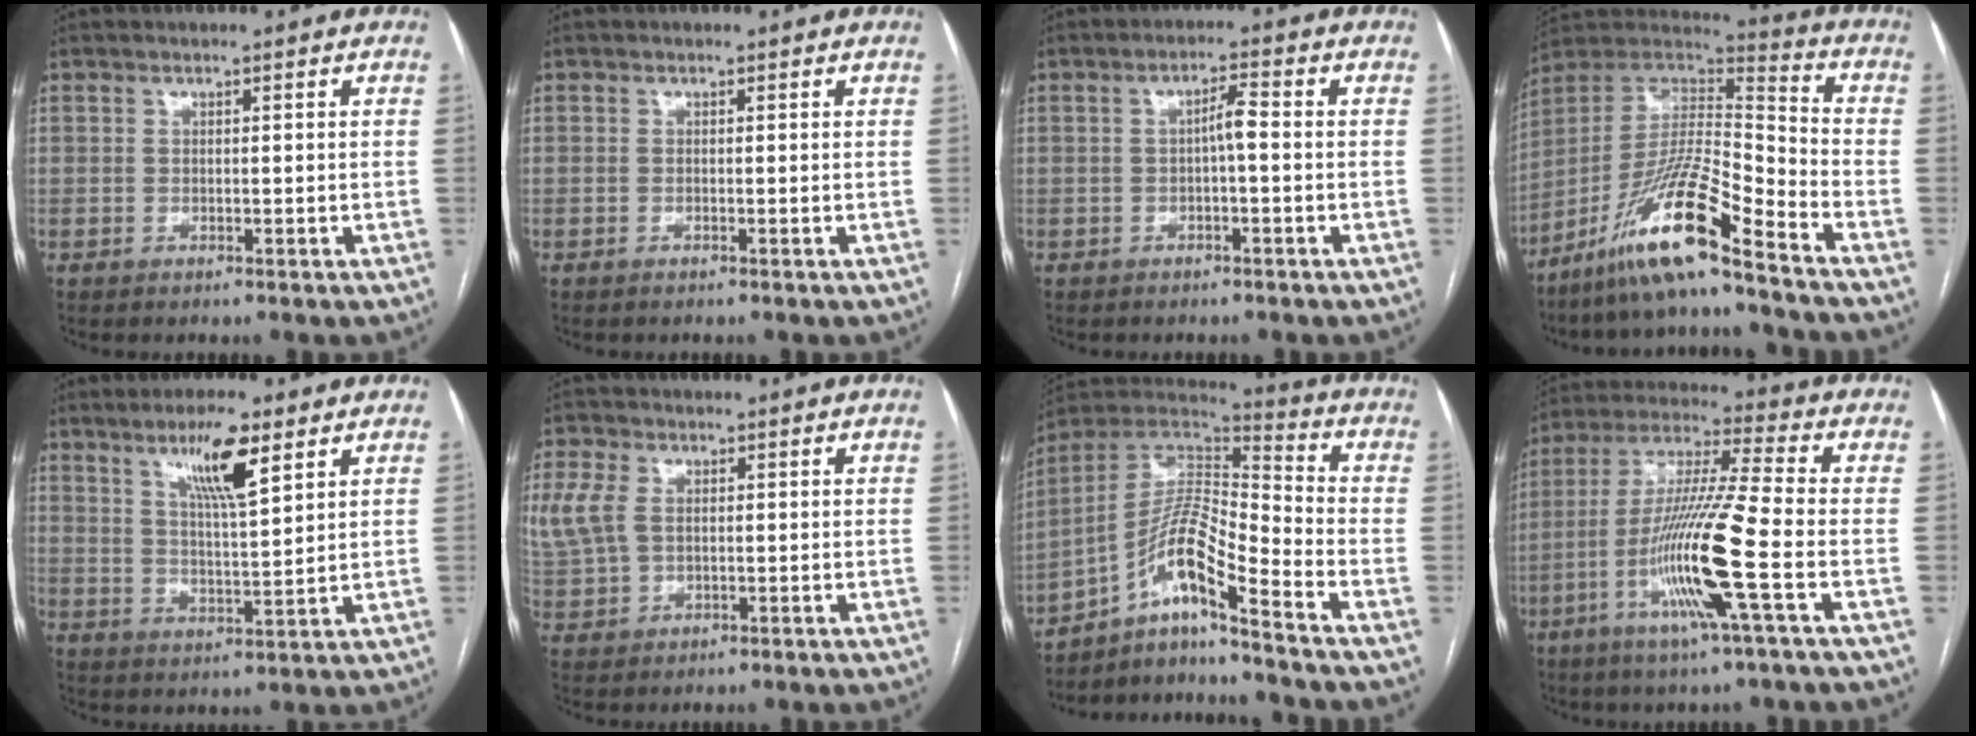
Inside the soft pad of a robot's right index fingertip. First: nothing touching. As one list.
[{"total": 0.0}, {"total": 2.9, "force": [-0.2, 0.5, 2.8], "torque": [-0.047, 0.010, -0.004]}, {"total": 16.1, "force": [-11.2, 0.6, 11.6], "torque": [-0.215, -0.001, -0.207]}, {"total": 8.9, "force": [5.2, 1.0, 7.1], "torque": [-0.127, -0.004, 0.090]}, {"total": 6.3, "force": [1.3, 4.3, 4.5], "torque": [-0.127, 0.013, 0.030]}, {"total": 11.6, "force": [-7.5, 0.2, 8.8], "torque": [-0.171, 0.022, -0.139]}, {"total": 15.5, "force": [-5.0, -0.9, 14.6], "torque": [-0.293, -0.013, -0.101]}]